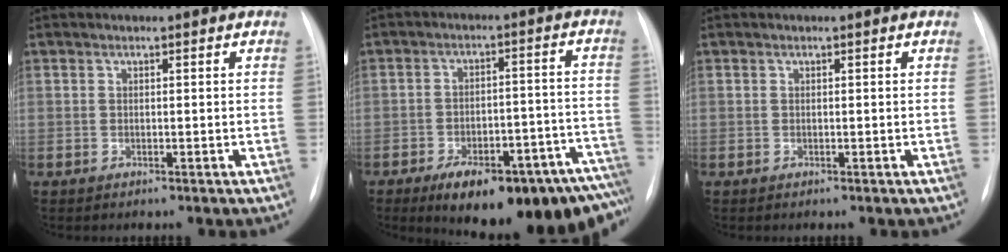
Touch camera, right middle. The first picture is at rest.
{"total": 20.9, "force": [-15.4, 6.0, 12.8], "torque": [-0.103, 0.033, -0.203]}
{"total": 0.0}